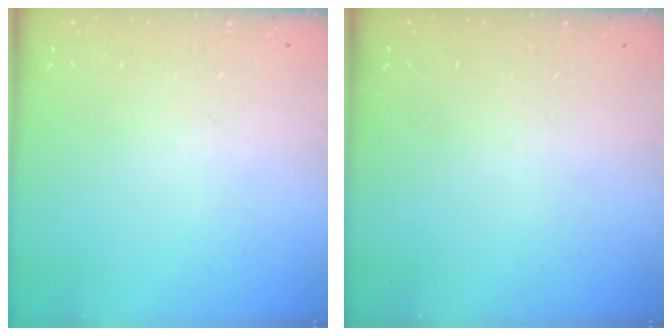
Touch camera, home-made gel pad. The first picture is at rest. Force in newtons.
{"total": 0.0}